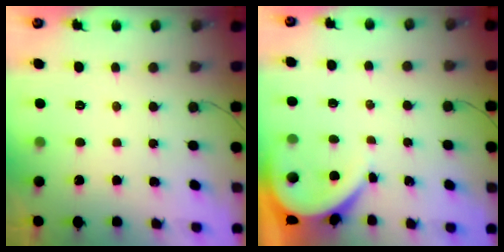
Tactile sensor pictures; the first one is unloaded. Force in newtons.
{"total": 3.8, "press": 3.8, "slide": 0.5}